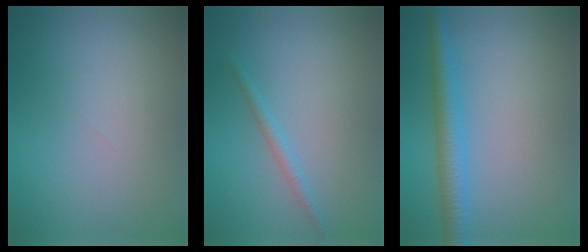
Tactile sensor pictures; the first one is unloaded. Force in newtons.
{"total": 1.4, "press": 1.4, "slide": 0.1}
{"total": 3.7, "press": 3.7, "slide": 0.0}